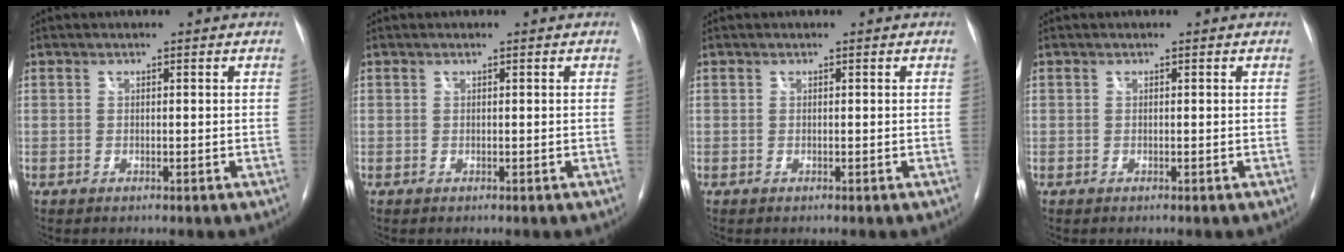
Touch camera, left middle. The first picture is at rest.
{"total": 0.0}
{"total": 0.0}
{"total": 0.0}